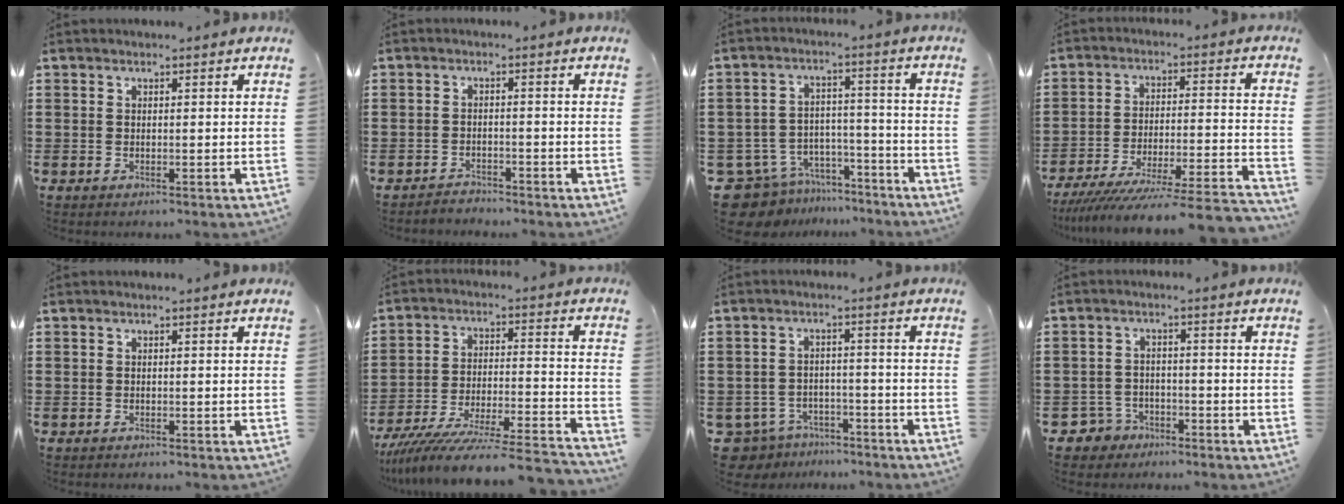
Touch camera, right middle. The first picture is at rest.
{"total": 2.1, "force": [-2.0, 0.3, -0.2], "torque": [-0.004, 0.001, -0.047]}
{"total": 8.3, "force": [-7.6, 3.2, 1.0], "torque": [-0.044, 0.025, -0.154]}
{"total": 8.6, "force": [-7.9, -0.3, 3.5], "torque": [-0.053, -0.005, -0.155]}
{"total": 0.0}
{"total": 9.9, "force": [-8.9, 0.0, 4.3], "torque": [-0.078, -0.003, -0.177]}
{"total": 4.3, "force": [-4.1, 1.3, 0.4], "torque": [-0.034, 0.001, -0.092]}
{"total": 3.2, "force": [-2.7, 1.8, 0.3], "torque": [-0.029, -0.002, -0.061]}